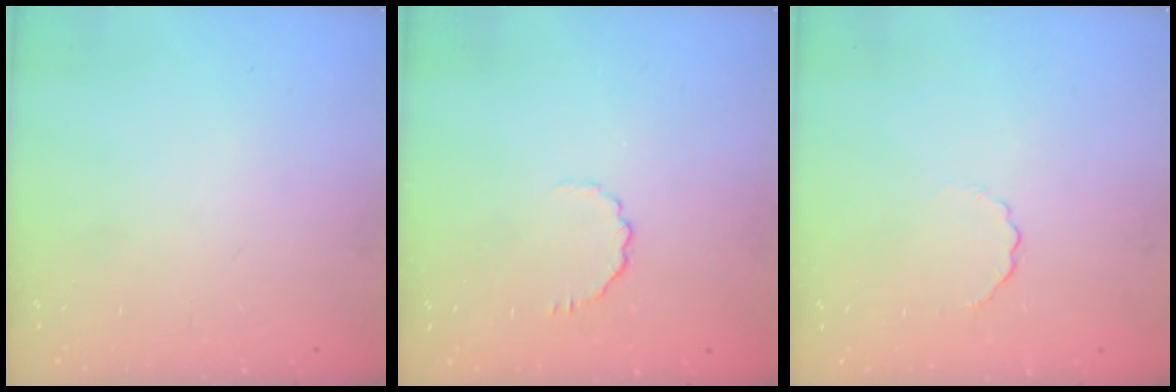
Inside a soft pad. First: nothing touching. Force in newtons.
{"total": 3.6, "press": 3.4, "slide": 1.1}
{"total": 2.4, "press": 2.2, "slide": 0.9}